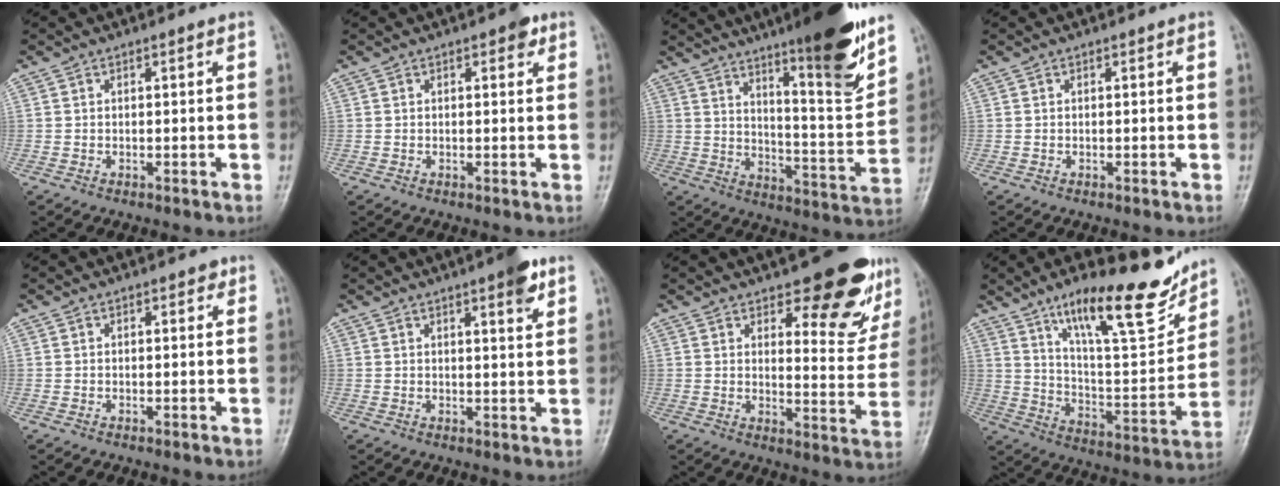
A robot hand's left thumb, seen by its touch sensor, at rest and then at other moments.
{"total": 2.5, "force": [1.2, 1.2, 1.8], "torque": [-0.013, -0.001, 0.011]}
{"total": 19.4, "force": [13.4, 2.7, 13.8], "torque": [-0.172, -0.081, 0.206]}
{"total": 0.0}
{"total": 1.1, "force": [0.5, 0.6, 0.7], "torque": [-0.001, 0.001, 0.002]}
{"total": 5.3, "force": [3.1, 1.1, 4.1], "torque": [-0.050, -0.014, 0.038]}
{"total": 14.6, "force": [9.1, 5.5, 10.0], "torque": [-0.071, -0.057, 0.122]}
{"total": 20.2, "force": [13.8, 5.4, 13.7], "torque": [-0.175, -0.077, 0.228]}